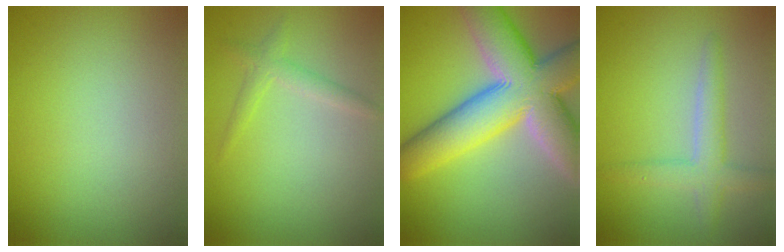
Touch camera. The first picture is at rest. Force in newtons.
{"total": 1.6, "press": 1.6, "slide": 0.1}
{"total": 13.0, "press": 12.9, "slide": 1.1}
{"total": 3.0, "press": 3.0, "slide": 0.1}